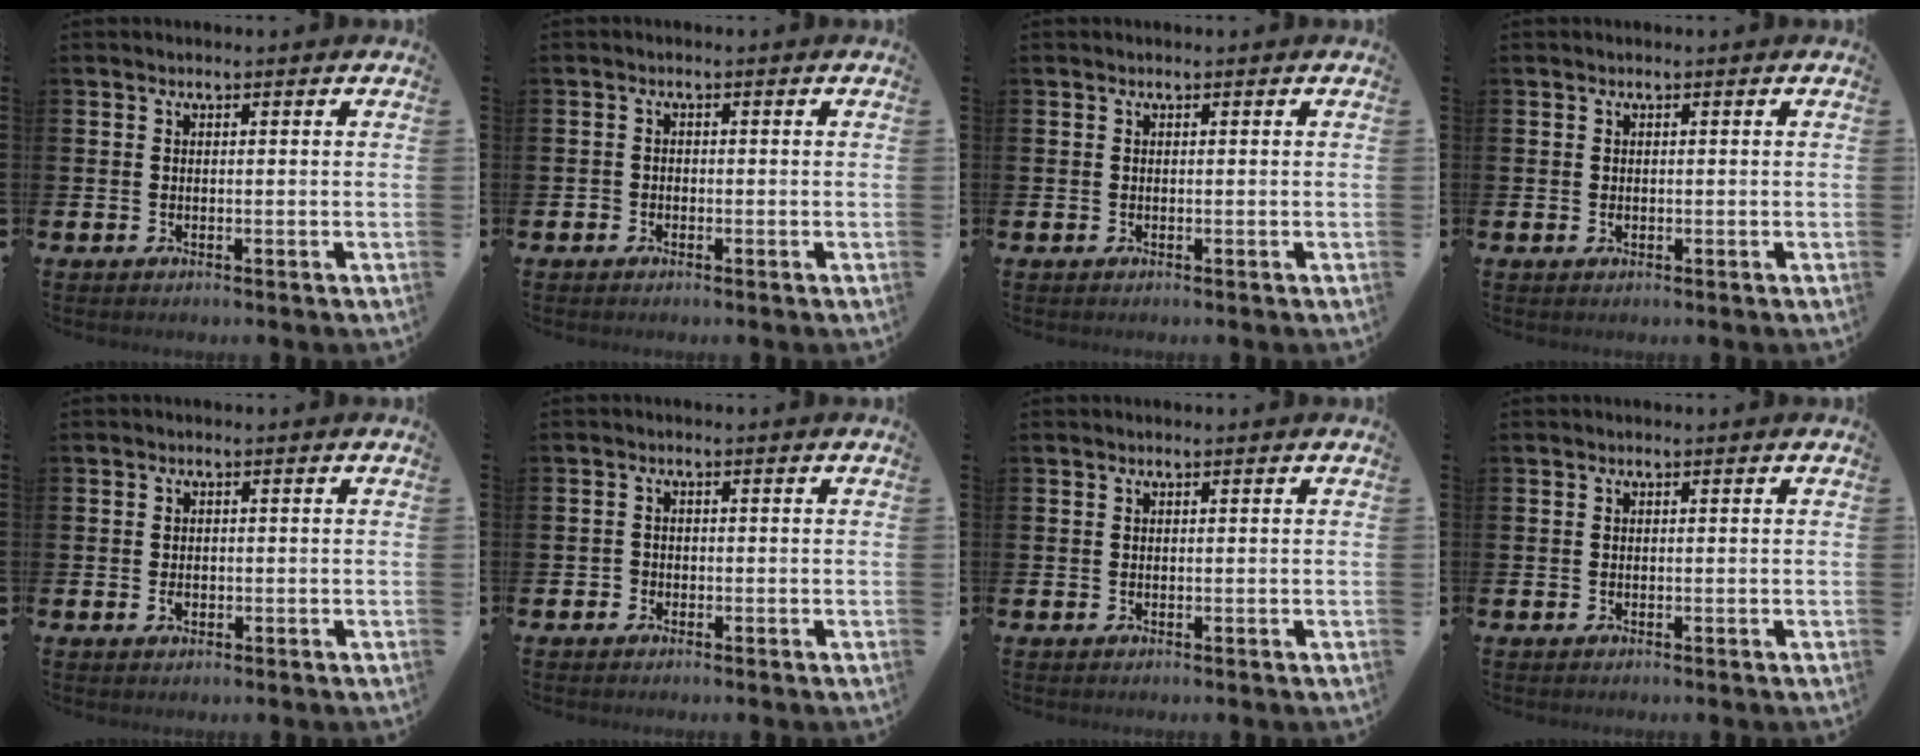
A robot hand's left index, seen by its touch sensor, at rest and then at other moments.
{"total": 1.5, "force": [-1.3, 0.6, -0.3], "torque": [0.011, 0.001, -0.029]}
{"total": 0.0}
{"total": 0.6, "force": [0.0, 0.4, 0.3], "torque": [-0.001, 0.000, -0.002]}
{"total": 1.3, "force": [-0.2, 0.9, 0.8], "torque": [-0.010, 0.002, -0.007]}
{"total": 1.5, "force": [-1.2, 0.8, -0.3], "torque": [0.008, 0.002, -0.027]}
{"total": 0.0}
{"total": 0.0}